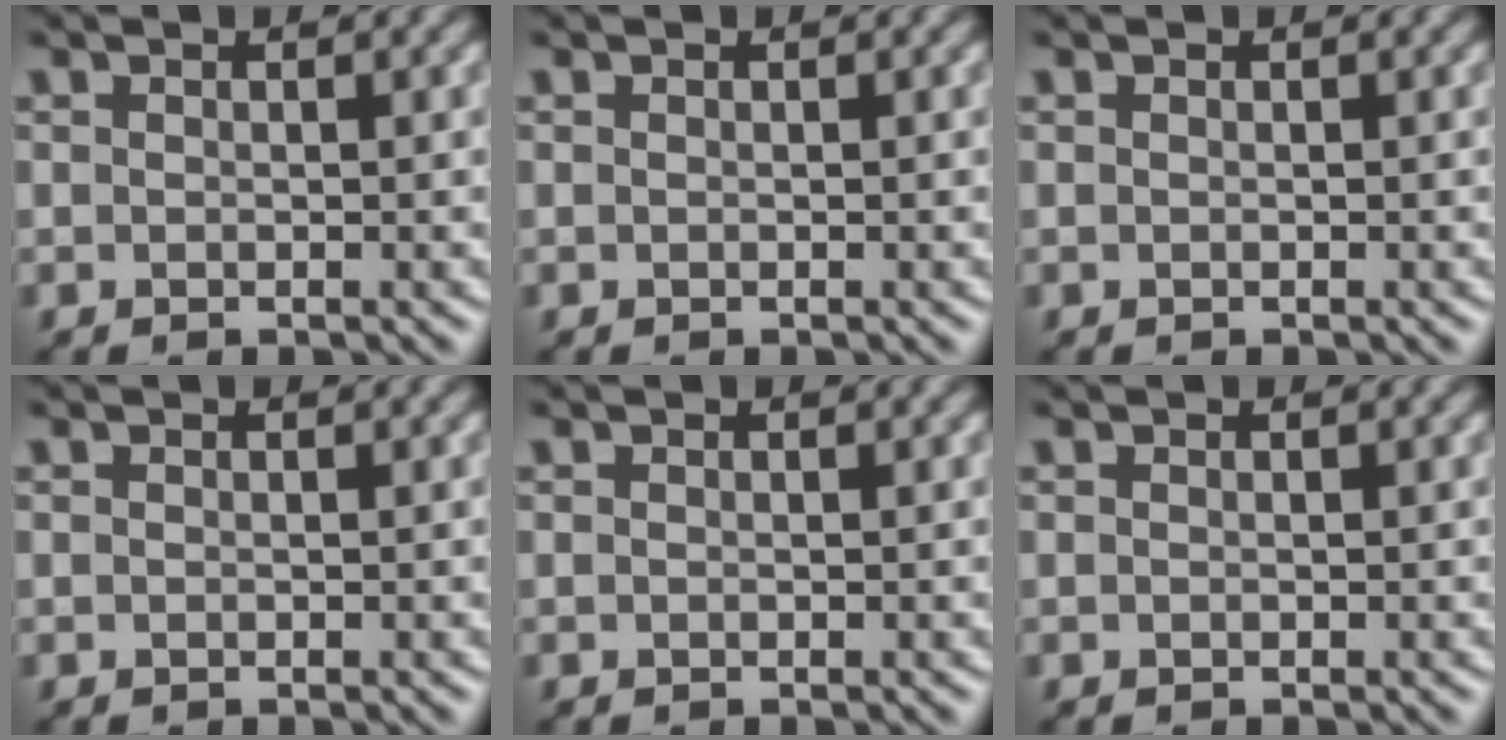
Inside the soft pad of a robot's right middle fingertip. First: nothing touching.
{"total": 0.0}
{"total": 0.0}
{"total": 0.0}
{"total": 0.0}
{"total": 0.0}